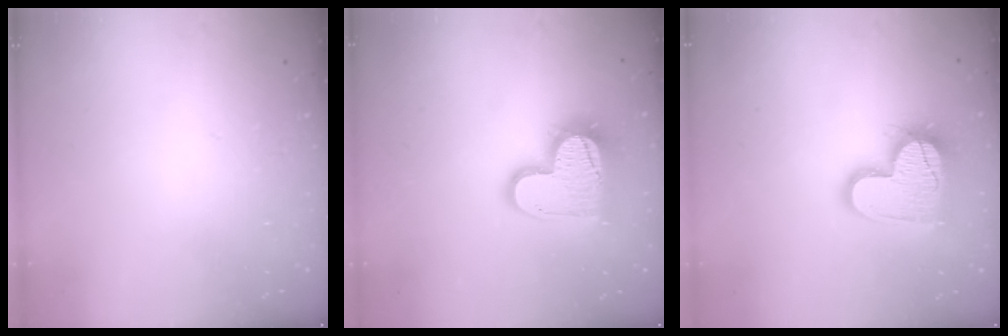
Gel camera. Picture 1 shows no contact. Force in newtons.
{"total": 15.2, "press": 15.1, "slide": 1.4}
{"total": 16.5, "press": 16.5, "slide": 1.1}